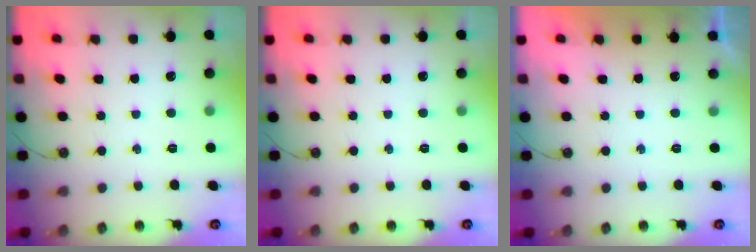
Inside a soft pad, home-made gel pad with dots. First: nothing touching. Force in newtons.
{"total": 0.0}
{"total": 0.0}